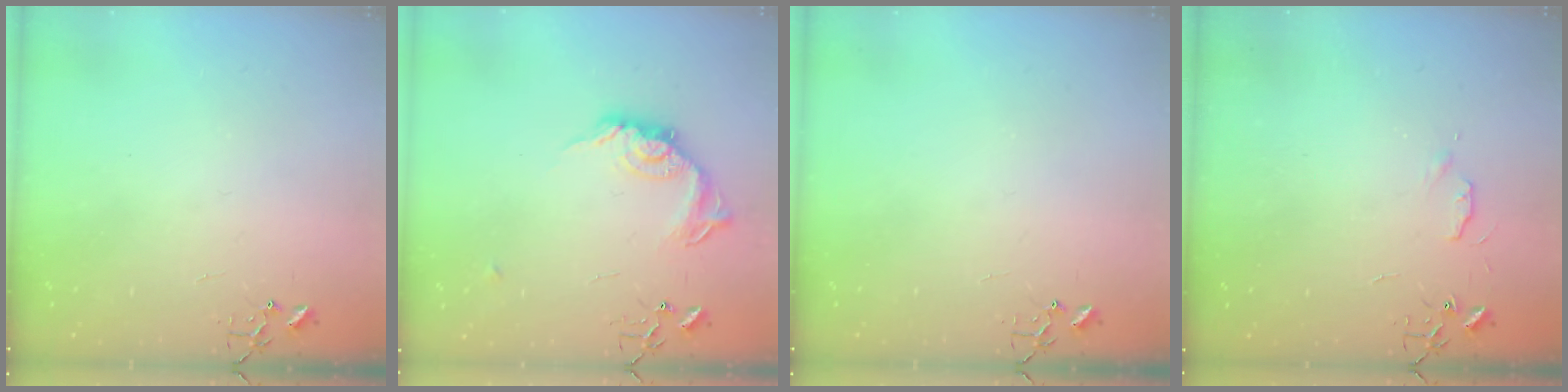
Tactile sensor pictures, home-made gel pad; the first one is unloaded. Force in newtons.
{"total": 14.2, "press": 14.2, "slide": 0.6}
{"total": 0.0}
{"total": 4.6, "press": 4.6, "slide": 0.7}